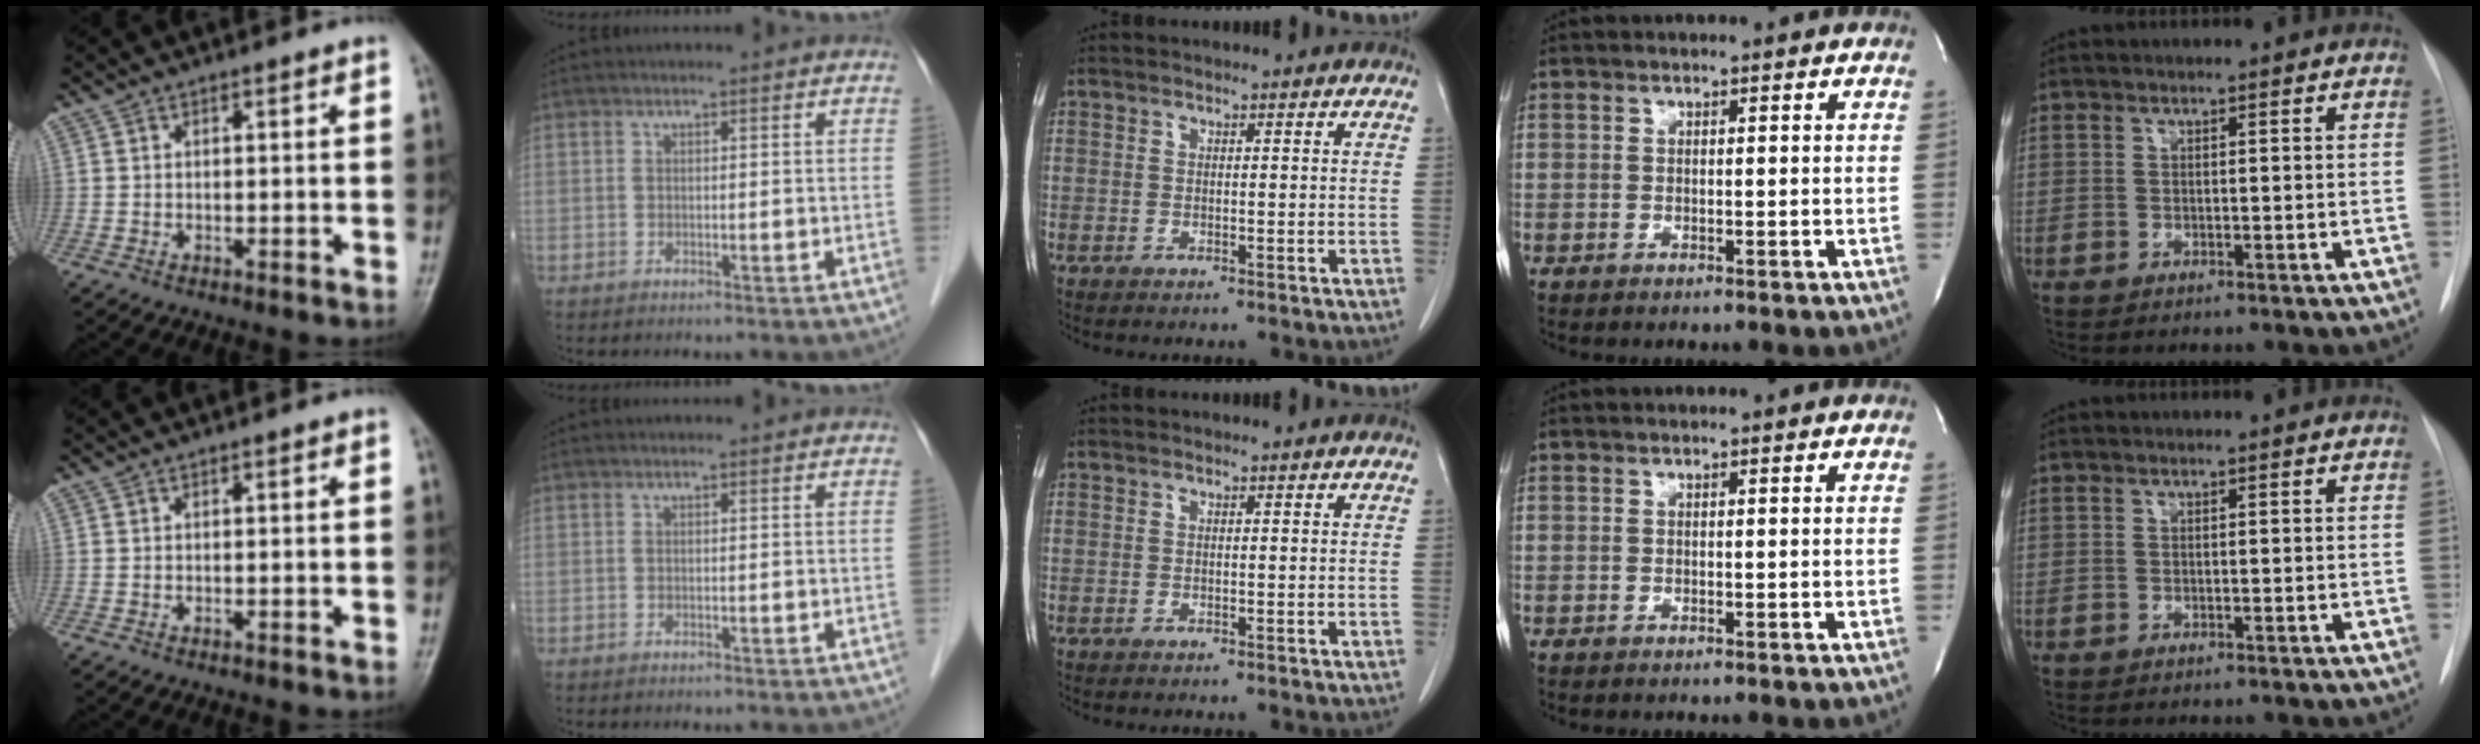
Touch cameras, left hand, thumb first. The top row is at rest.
{}